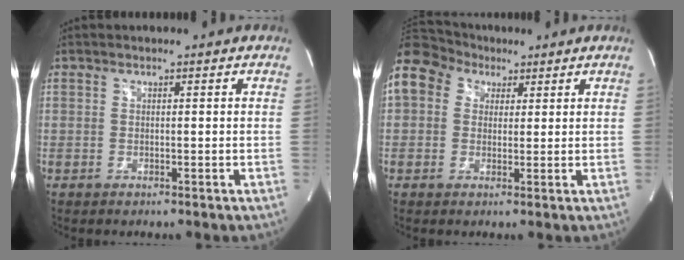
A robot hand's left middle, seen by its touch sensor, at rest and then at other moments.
{"total": 15.7, "force": [7.7, 12.0, 6.5], "torque": [-0.197, 0.092, 0.150]}